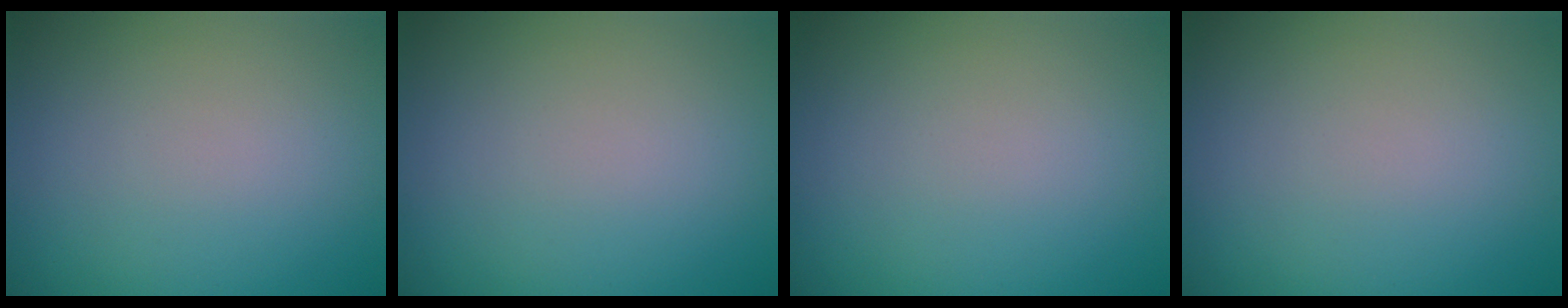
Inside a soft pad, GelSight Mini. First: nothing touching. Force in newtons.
{"total": 0.0}
{"total": 0.0}
{"total": 0.0}